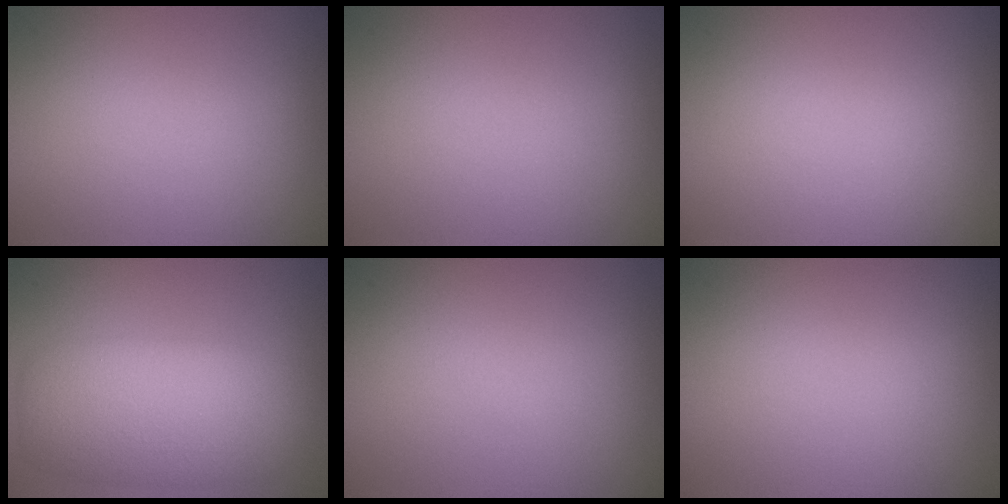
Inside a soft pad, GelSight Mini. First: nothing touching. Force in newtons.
{"total": 0.0}
{"total": 0.0}
{"total": 7.5, "press": 7.5, "slide": 0.2}
{"total": 0.0}
{"total": 0.0}